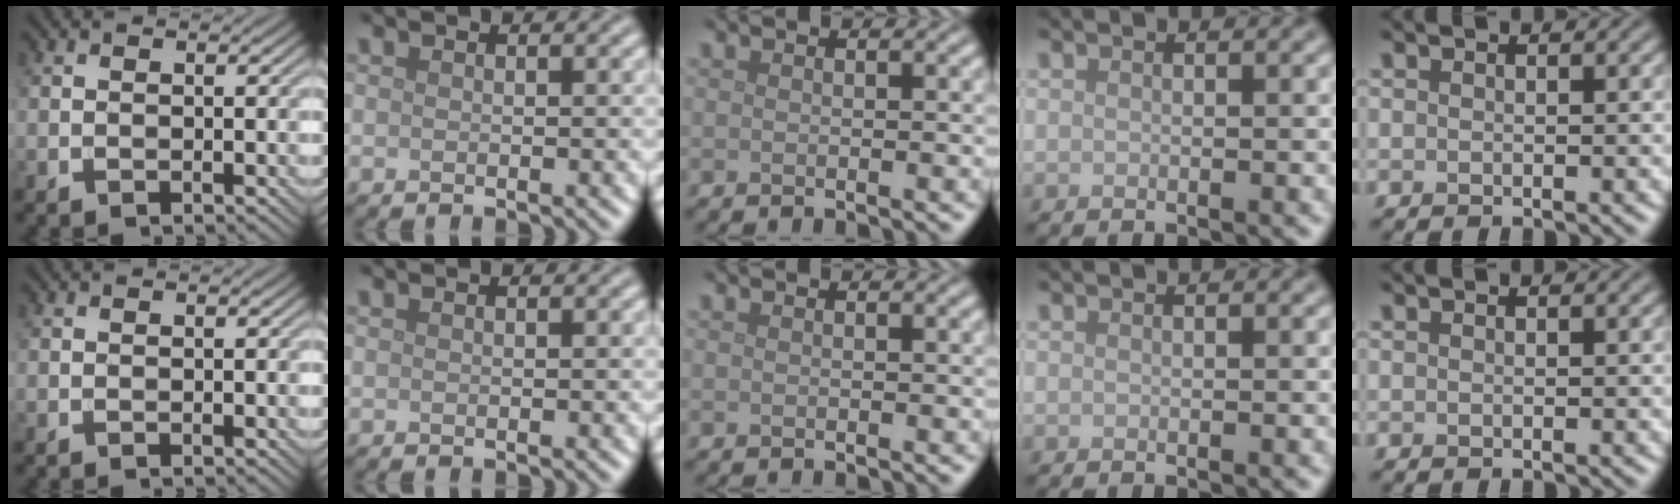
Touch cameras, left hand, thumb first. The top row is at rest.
{}